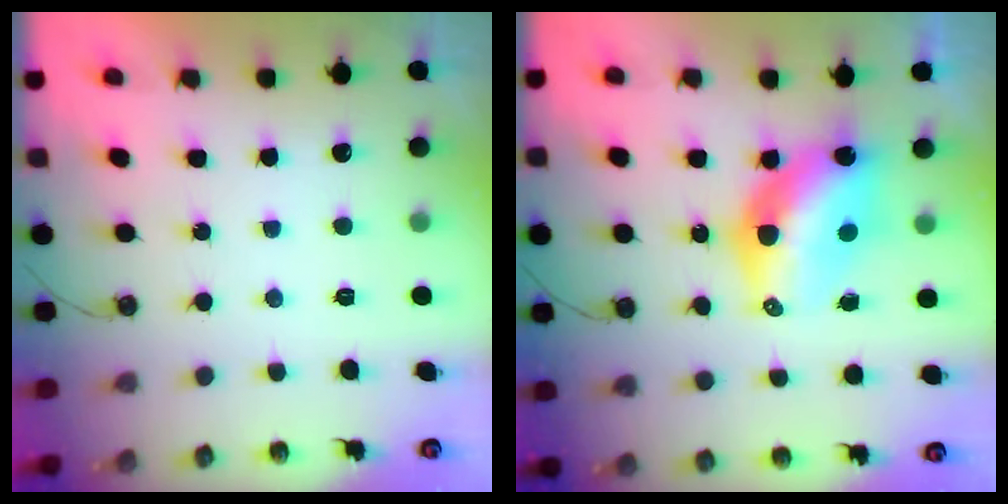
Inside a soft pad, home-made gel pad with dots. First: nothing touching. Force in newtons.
{"total": 10.6, "press": 10.6, "slide": 0.9}